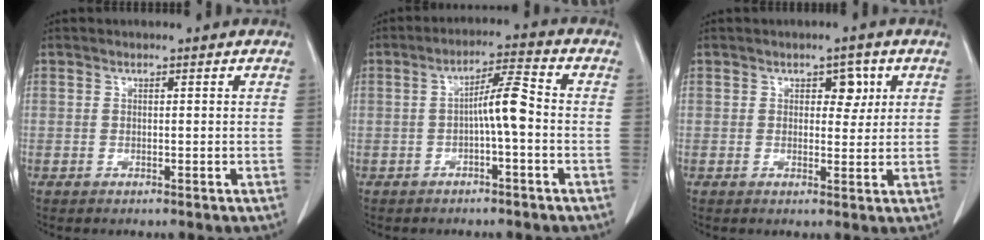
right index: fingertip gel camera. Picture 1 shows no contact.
{"total": 5.3, "force": [-0.9, 0.3, 5.3], "torque": [-0.086, 0.018, -0.014]}
{"total": 3.2, "force": [1.2, 1.9, 2.2], "torque": [-0.022, 0.006, 0.016]}